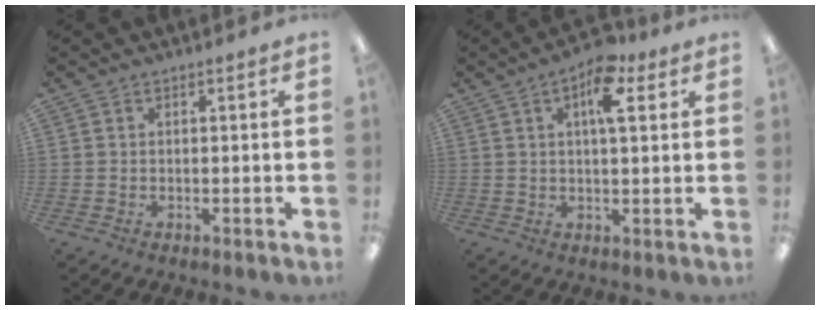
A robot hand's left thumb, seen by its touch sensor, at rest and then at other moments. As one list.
[{"total": 9.2, "force": [4.3, 3.8, 7.2], "torque": [-0.100, -0.010, 0.066]}]